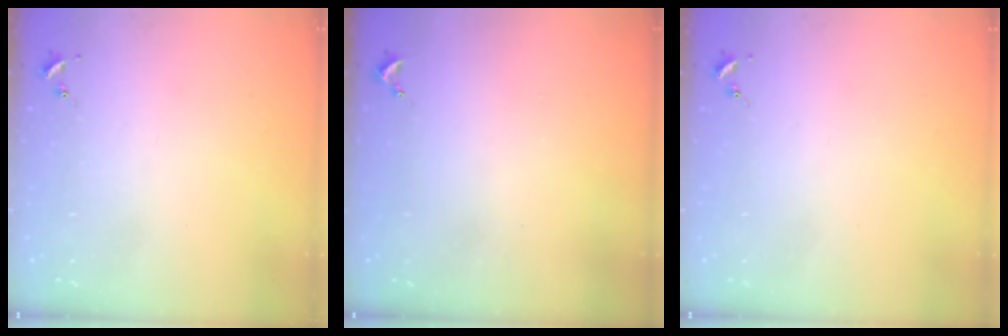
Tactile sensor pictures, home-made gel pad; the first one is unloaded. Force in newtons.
{"total": 0.7, "press": 0.7, "slide": 0.1}
{"total": 0.0}